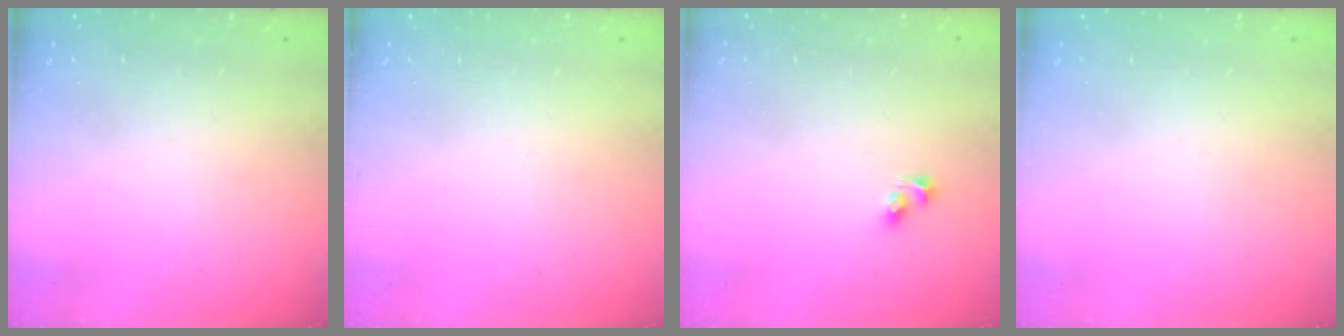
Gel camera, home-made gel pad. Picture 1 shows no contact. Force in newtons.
{"total": 0.0}
{"total": 2.7, "press": 2.4, "slide": 1.1}
{"total": 0.0}